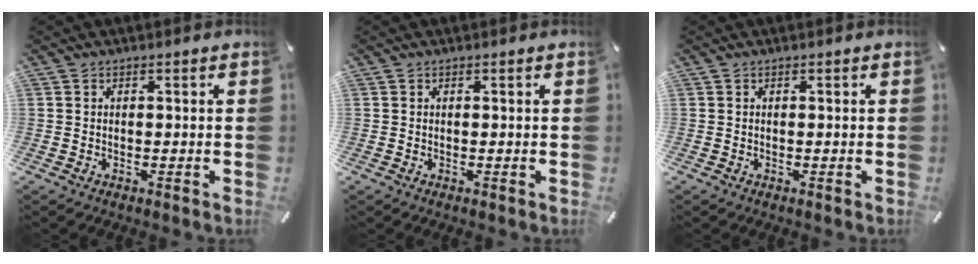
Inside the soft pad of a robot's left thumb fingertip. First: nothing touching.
{"total": 0.0}
{"total": 0.0}